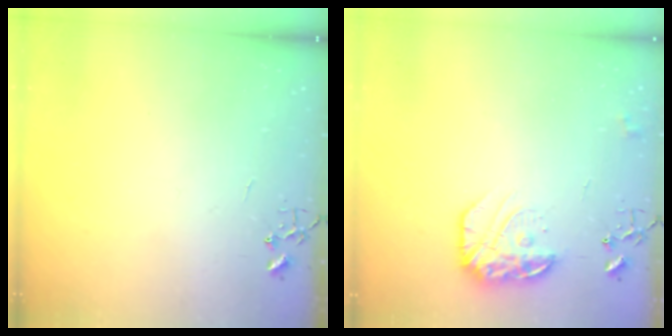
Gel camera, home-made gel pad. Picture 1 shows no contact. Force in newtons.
{"total": 14.9, "press": 14.9, "slide": 0.7}